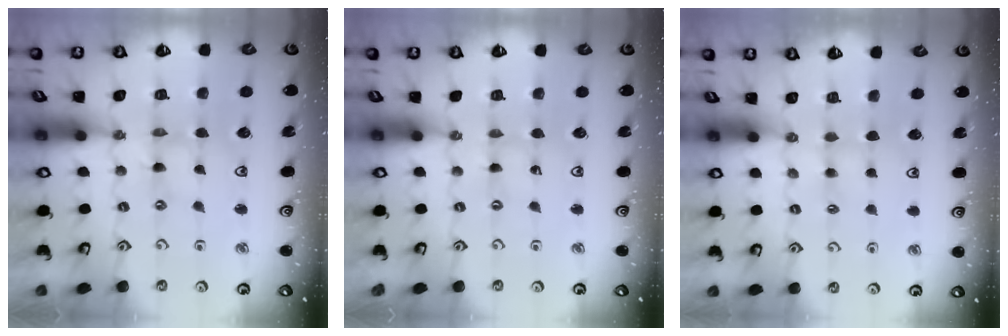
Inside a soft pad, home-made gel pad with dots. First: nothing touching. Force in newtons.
{"total": 0.0}
{"total": 1.9, "press": 1.9, "slide": 0.3}